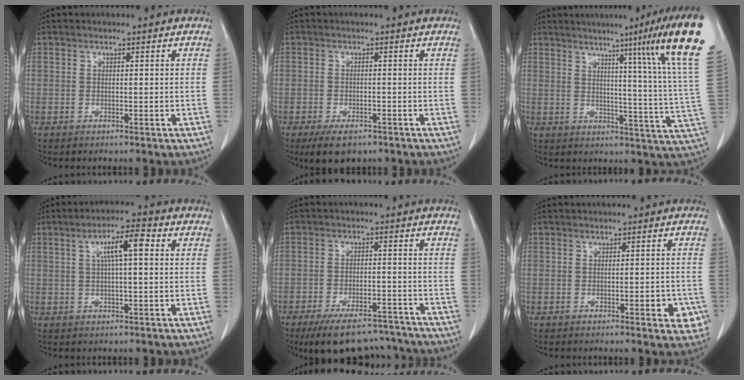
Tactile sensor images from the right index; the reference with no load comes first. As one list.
[{"total": 4.8, "force": [-3.2, 2.6, 2.5], "torque": [-0.045, -0.005, -0.046]}, {"total": 18.3, "force": [10.7, -2.9, 14.6], "torque": [-0.184, -0.050, 0.109]}, {"total": 6.0, "force": [1.5, 0.9, 5.8], "torque": [-0.103, 0.016, 0.023]}, {"total": 13.4, "force": [-11.6, 4.4, 4.9], "torque": [-0.073, 0.010, -0.166]}, {"total": 3.9, "force": [-1.6, 1.3, 3.4], "torque": [-0.034, 0.000, -0.017]}]